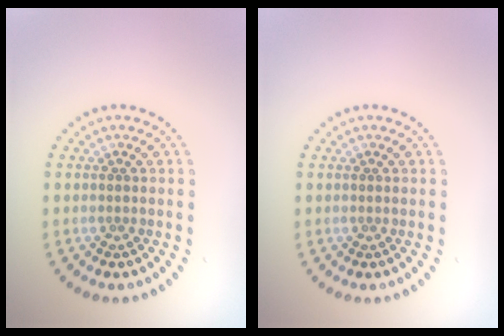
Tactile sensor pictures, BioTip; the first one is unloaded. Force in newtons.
{"total": 0.0}